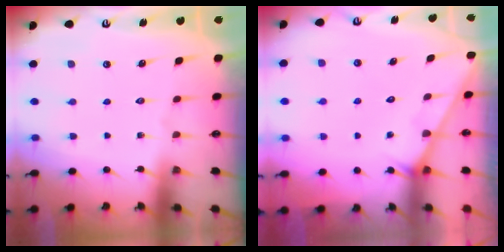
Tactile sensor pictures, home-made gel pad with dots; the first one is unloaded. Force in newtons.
{"total": 2.0, "press": 2.0, "slide": 0.1}